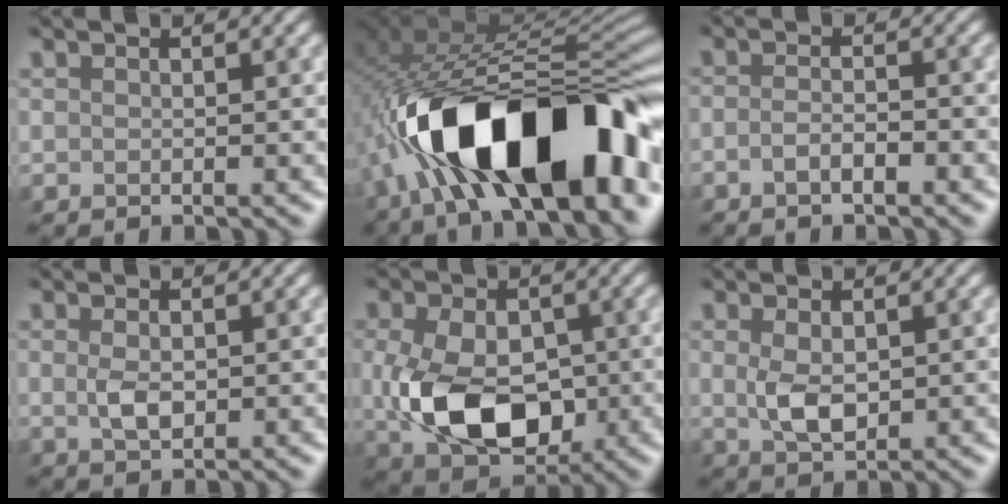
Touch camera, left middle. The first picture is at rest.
{"total": 16.8, "force": [-6.4, 6.9, 14.0], "torque": [-0.224, -0.002, -0.089]}
{"total": 1.7, "force": [-1.1, 0.0, 1.3], "torque": [-0.032, 0.008, -0.019]}
{"total": 2.0, "force": [-0.2, 1.0, 1.7], "torque": [-0.041, 0.004, 0.002]}
{"total": 9.2, "force": [-0.9, 6.2, 6.7], "torque": [-0.150, -0.009, -0.004]}
{"total": 3.1, "force": [0.0, 1.7, 2.5], "torque": [-0.060, 0.004, 0.007]}